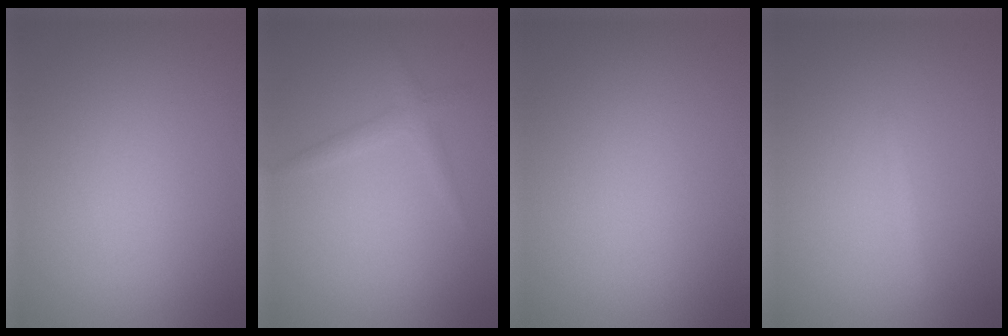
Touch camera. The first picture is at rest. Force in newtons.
{"total": 1.4, "press": 1.4, "slide": 0.0}
{"total": 0.0}
{"total": 0.7, "press": 0.7, "slide": 0.1}